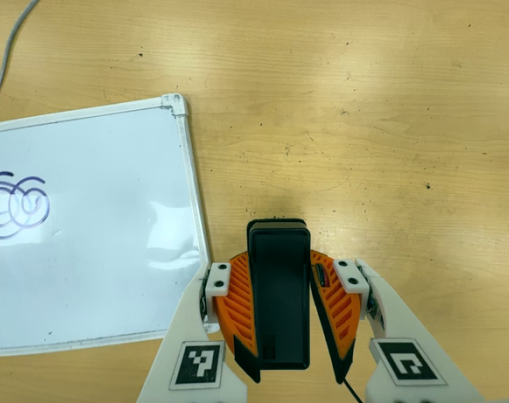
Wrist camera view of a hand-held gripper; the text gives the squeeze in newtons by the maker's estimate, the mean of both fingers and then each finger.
{"total": 7.7, "left": 5.8, "right": 9.6}